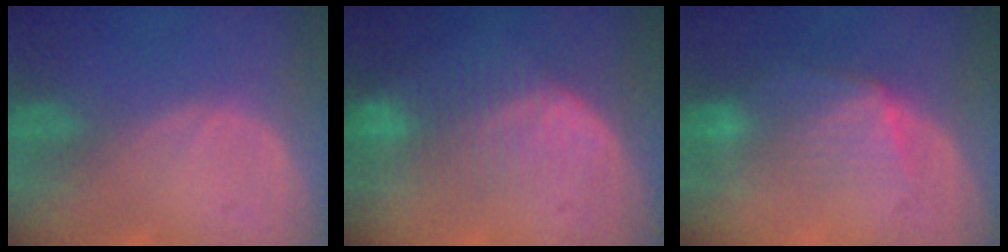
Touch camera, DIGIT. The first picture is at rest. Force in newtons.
{"total": 8.4, "press": 7.2, "slide": 4.4}
{"total": 7.0, "press": 6.4, "slide": 2.8}